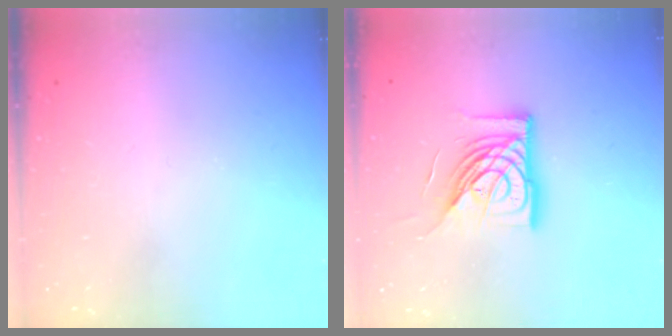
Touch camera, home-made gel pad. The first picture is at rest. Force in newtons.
{"total": 16.5, "press": 16.3, "slide": 2.1}